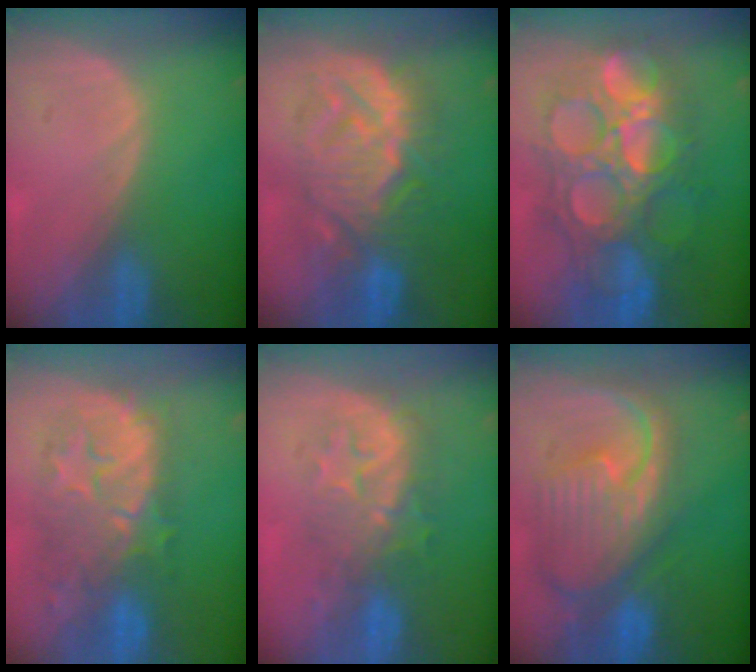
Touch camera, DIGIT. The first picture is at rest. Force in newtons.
{"total": 10.2, "press": 10.2, "slide": 0.5}
{"total": 13.5, "press": 13.4, "slide": 1.5}
{"total": 10.1, "press": 9.6, "slide": 3.0}
{"total": 8.1, "press": 8.0, "slide": 1.2}
{"total": 12.3, "press": 10.7, "slide": 6.1}